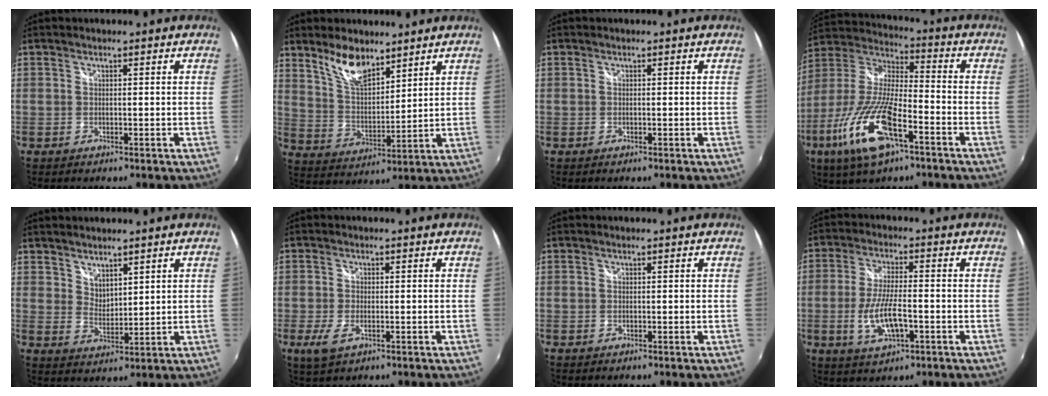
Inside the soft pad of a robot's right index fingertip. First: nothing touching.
{"total": 9.3, "force": [6.9, 3.6, 5.2], "torque": [-0.095, 0.003, 0.135]}
{"total": 0.0}
{"total": 18.9, "force": [-9.2, 5.6, 15.6], "torque": [-0.328, -0.036, -0.179]}
{"total": 4.2, "force": [3.5, 1.8, 1.5], "torque": [-0.017, -0.005, 0.064]}
{"total": 4.2, "force": [-1.8, 1.8, 3.3], "torque": [-0.073, -0.010, -0.030]}
{"total": 0.0}
{"total": 9.2, "force": [-2.8, 3.0, 8.2], "torque": [-0.167, -0.010, -0.048]}